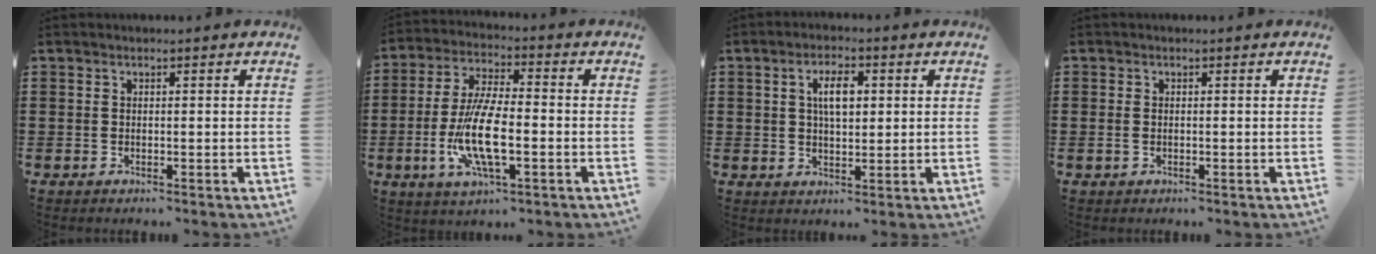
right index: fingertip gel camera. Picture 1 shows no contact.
{"total": 10.5, "force": [-2.7, 3.4, 9.6], "torque": [-0.211, -0.014, -0.054]}
{"total": 4.6, "force": [1.1, 2.1, 4.0], "torque": [-0.067, 0.003, 0.014]}
{"total": 0.9, "force": [-0.2, 0.5, 0.6], "torque": [-0.022, 0.000, -0.007]}